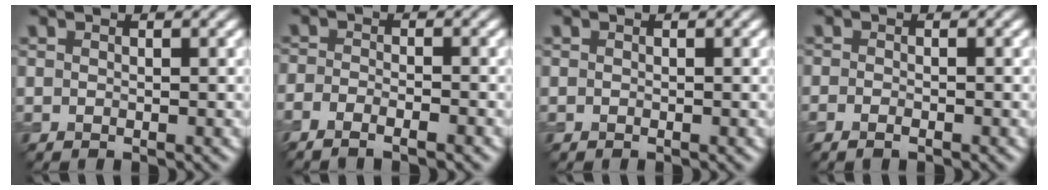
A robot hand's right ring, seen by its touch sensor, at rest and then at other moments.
{"total": 3.6, "force": [-2.9, 0.8, 2.0], "torque": [-0.039, -0.006, -0.053]}
{"total": 0.0}
{"total": 1.0, "force": [-0.8, 0.1, 0.5], "torque": [-0.012, -0.004, -0.019]}